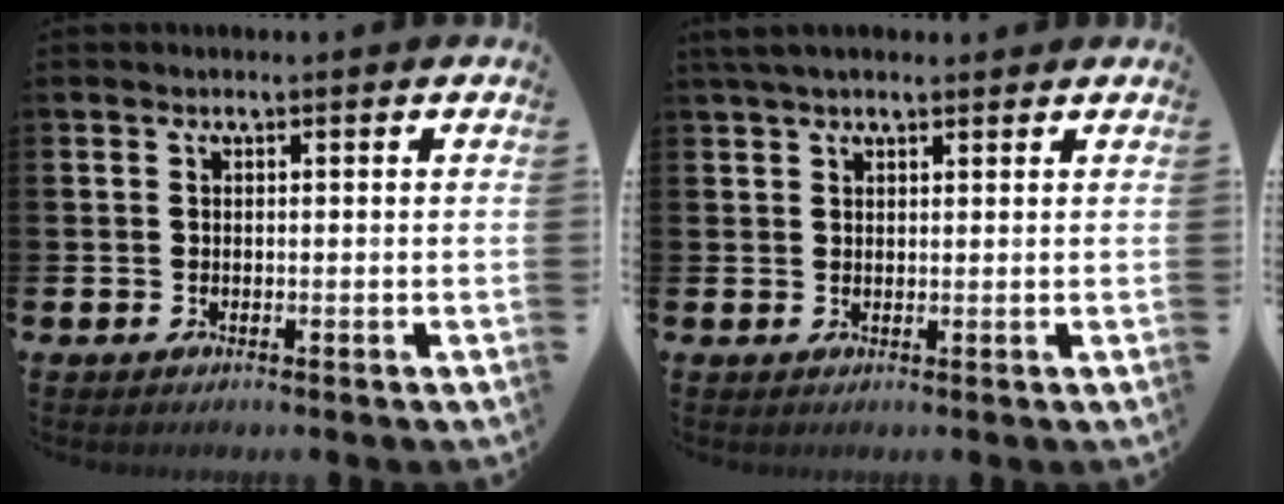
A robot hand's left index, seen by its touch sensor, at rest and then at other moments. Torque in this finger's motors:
{"motor_torque": [1.00, -1.14, 0.16, 0.19]}